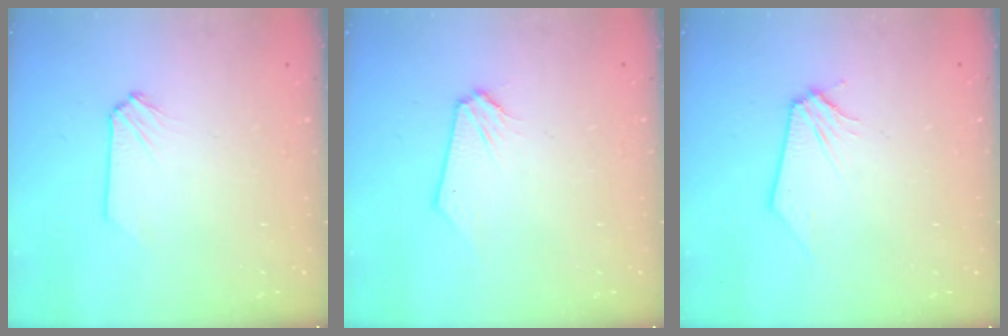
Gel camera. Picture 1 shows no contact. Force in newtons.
{"total": 0.0}
{"total": 0.0}